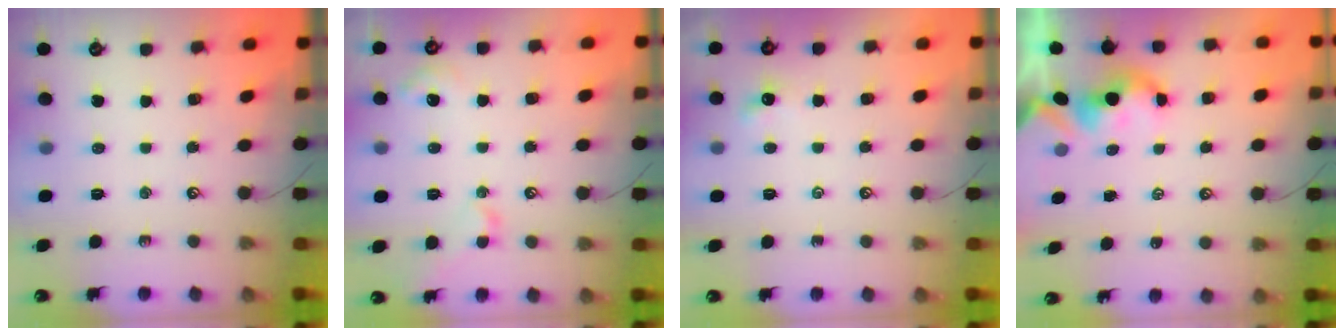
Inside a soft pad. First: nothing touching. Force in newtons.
{"total": 2.6, "press": 2.6, "slide": 0.6}
{"total": 1.8, "press": 1.8, "slide": 0.4}
{"total": 1.5, "press": 1.5, "slide": 0.2}